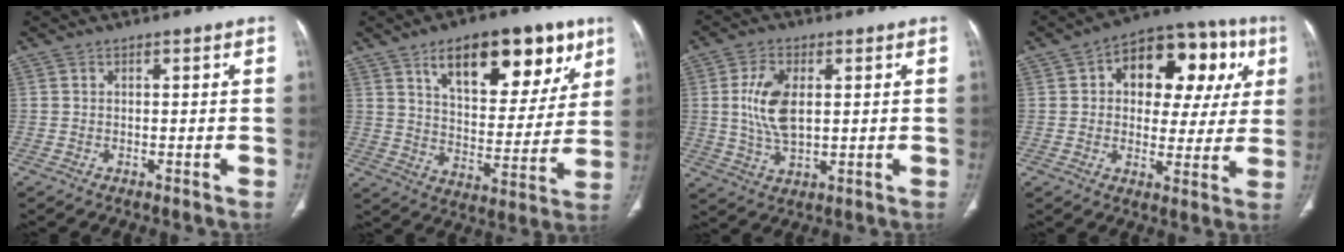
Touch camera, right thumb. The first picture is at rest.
{"total": 22.0, "force": [11.8, 10.6, 15.3], "torque": [-0.172, -0.037, 0.185]}
{"total": 9.2, "force": [1.5, 4.9, 7.6], "torque": [-0.153, -0.007, 0.034]}
{"total": 19.0, "force": [5.6, 11.6, 13.9], "torque": [-0.130, 0.022, 0.074]}